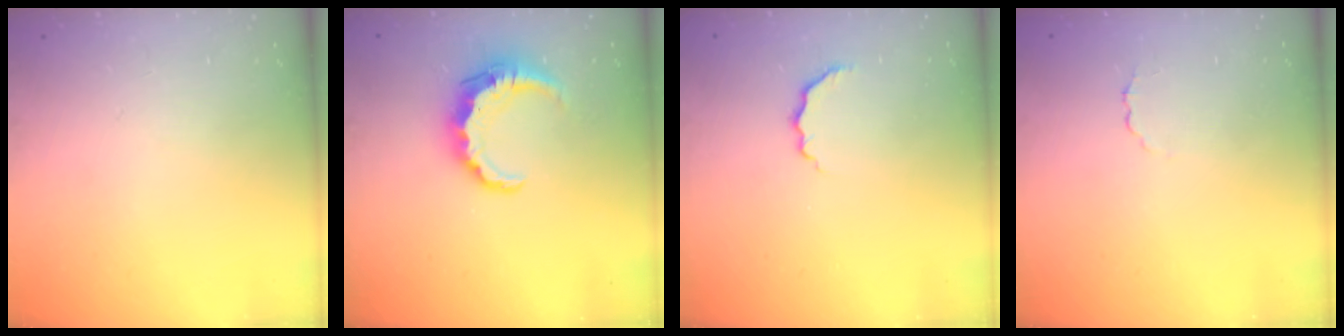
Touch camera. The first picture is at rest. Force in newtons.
{"total": 7.6, "press": 7.6, "slide": 1.0}
{"total": 5.0, "press": 4.9, "slide": 0.6}
{"total": 1.7, "press": 1.7, "slide": 0.5}